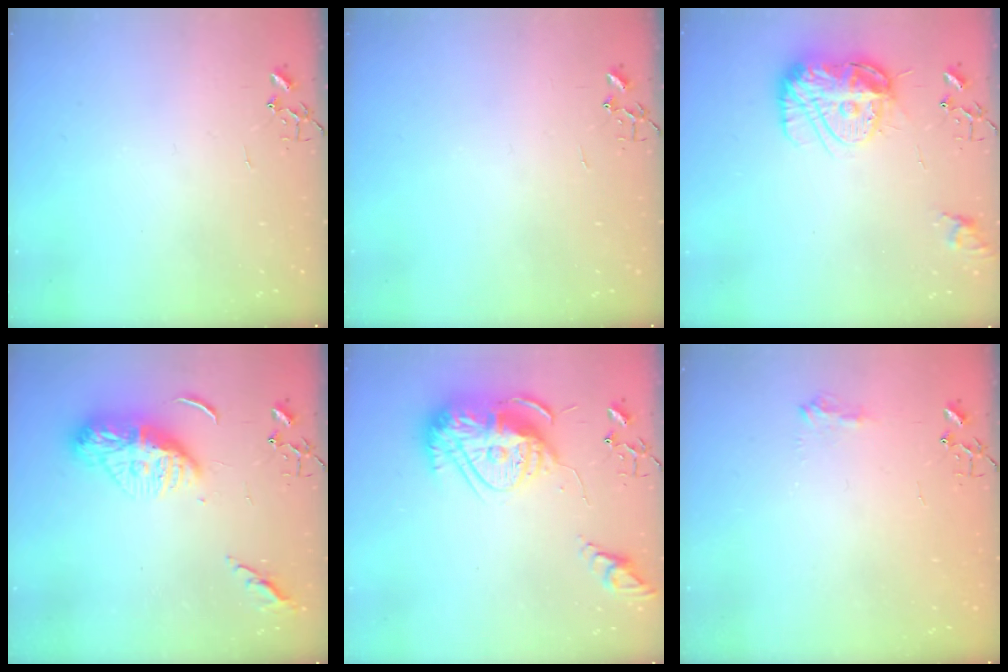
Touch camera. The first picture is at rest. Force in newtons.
{"total": 0.0}
{"total": 14.7, "press": 14.7, "slide": 1.0}
{"total": 13.3, "press": 13.2, "slide": 1.3}
{"total": 17.0, "press": 16.9, "slide": 1.5}
{"total": 8.4, "press": 8.4, "slide": 0.8}